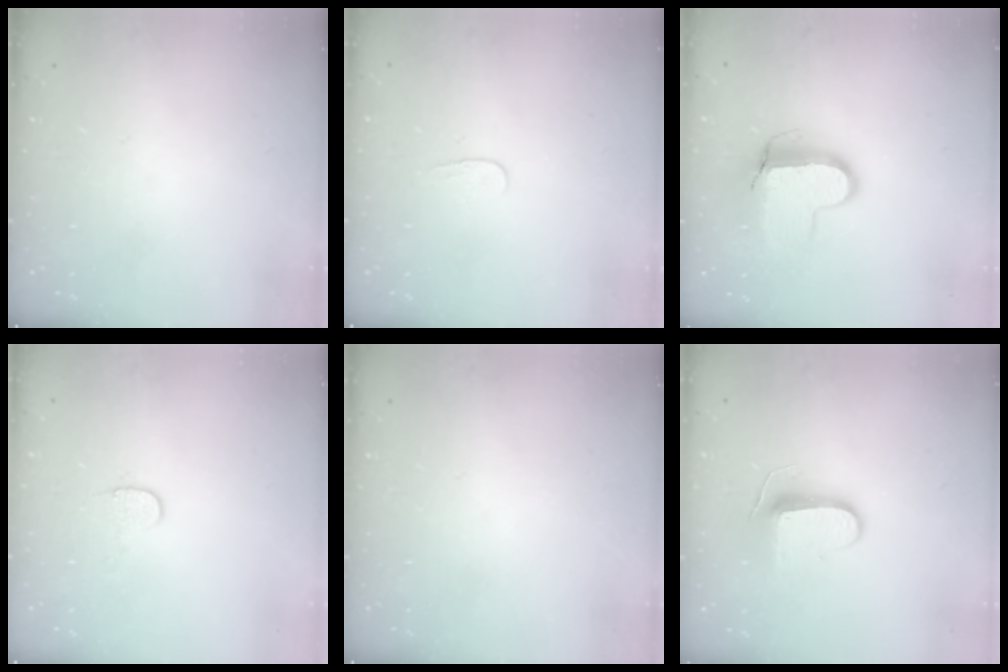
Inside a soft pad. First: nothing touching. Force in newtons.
{"total": 3.5, "press": 3.4, "slide": 0.4}
{"total": 10.5, "press": 10.4, "slide": 0.8}
{"total": 5.7, "press": 5.7, "slide": 0.5}
{"total": 0.0}
{"total": 9.1, "press": 9.1, "slide": 0.8}